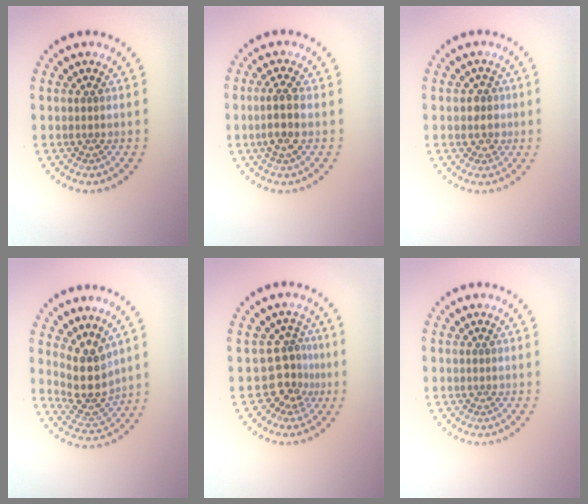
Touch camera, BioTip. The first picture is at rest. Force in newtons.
{"total": 2.4, "press": 2.1, "slide": 1.1}
{"total": 1.3, "press": 1.1, "slide": 0.7}
{"total": 4.1, "press": 3.4, "slide": 2.4}
{"total": 3.2, "press": 2.3, "slide": 2.2}
{"total": 0.0}